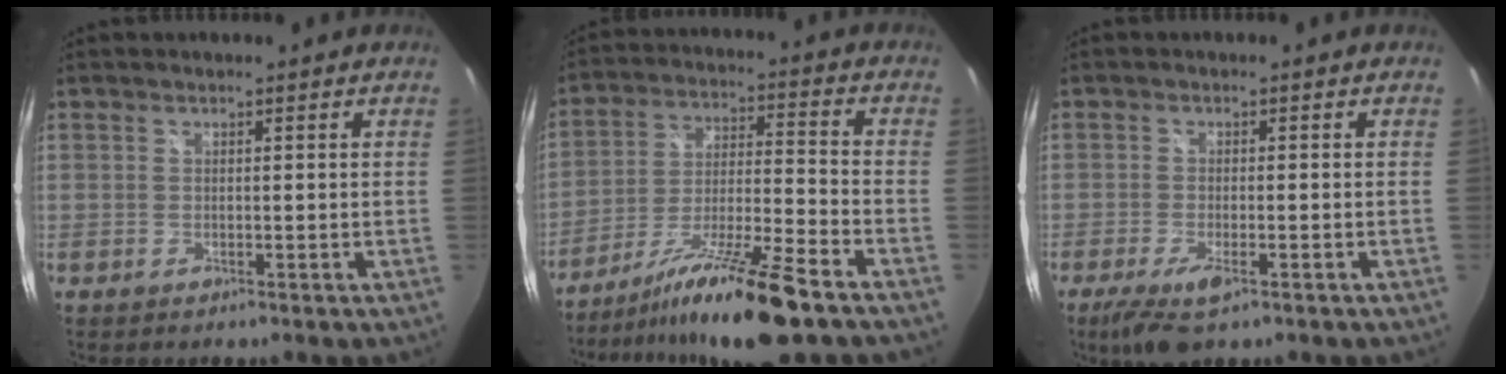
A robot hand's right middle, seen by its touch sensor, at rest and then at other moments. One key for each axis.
{"total": 16.3, "fx": -12.2, "fy": 0.1, "fz": 10.8, "tx": -0.202, "ty": -0.017, "tz": -0.207}
{"total": 6.2, "fx": -3.7, "fy": 1.6, "fz": 4.7, "tx": -0.108, "ty": -0.022, "tz": -0.066}